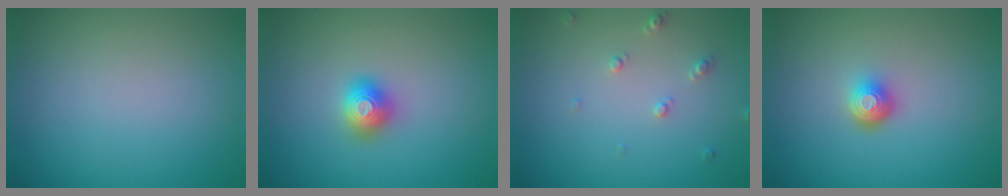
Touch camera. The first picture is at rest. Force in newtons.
{"total": 2.0, "press": 2.0, "slide": 0.2}
{"total": 1.3, "press": 1.2, "slide": 0.3}
{"total": 2.2, "press": 1.4, "slide": 1.6}